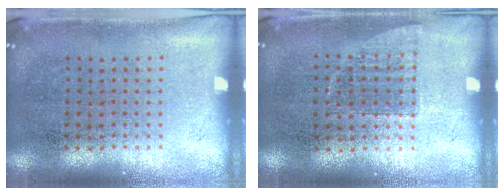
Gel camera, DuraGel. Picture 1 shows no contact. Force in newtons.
{"total": 0.6, "press": 0.6, "slide": 0.2}